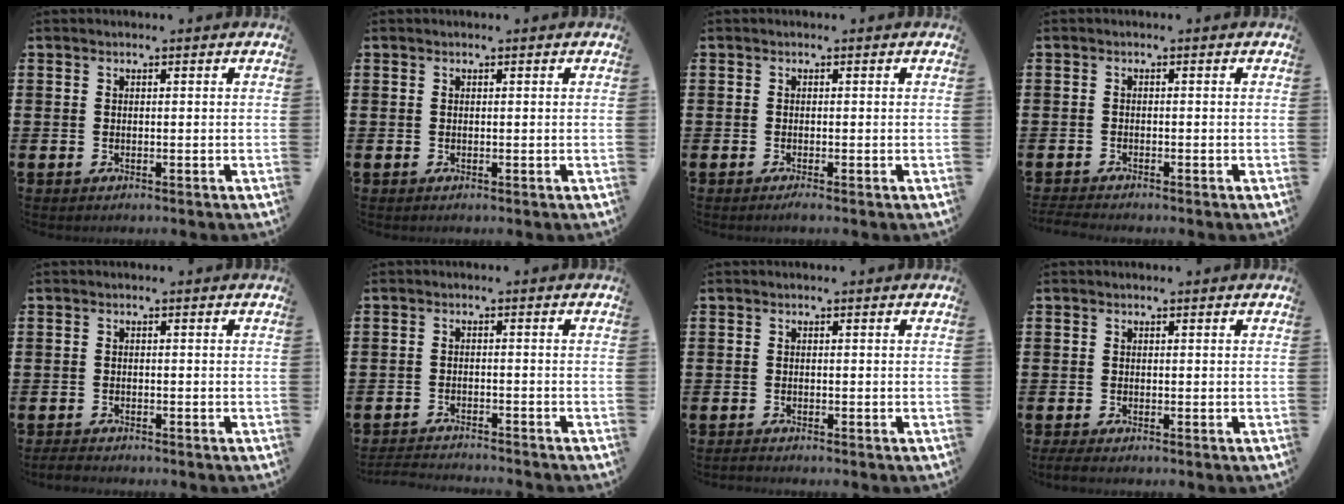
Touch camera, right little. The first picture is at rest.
{"total": 0.0}
{"total": 0.6, "force": [-0.3, 0.0, 0.4], "torque": [-0.007, -0.003, -0.006]}
{"total": 1.0, "force": [-1.0, 0.0, 0.2], "torque": [-0.005, -0.001, -0.020]}
{"total": 1.0, "force": [-0.9, 0.2, 0.3], "torque": [-0.009, 0.001, -0.020]}
{"total": 2.1, "force": [-2.1, -0.2, 0.0], "torque": [-0.003, 0.002, -0.045]}
{"total": 0.5, "force": [-0.5, 0.0, 0.1], "torque": [-0.002, -0.001, -0.011]}
{"total": 0.8, "force": [-0.5, 0.1, 0.7], "torque": [-0.011, -0.002, -0.009]}